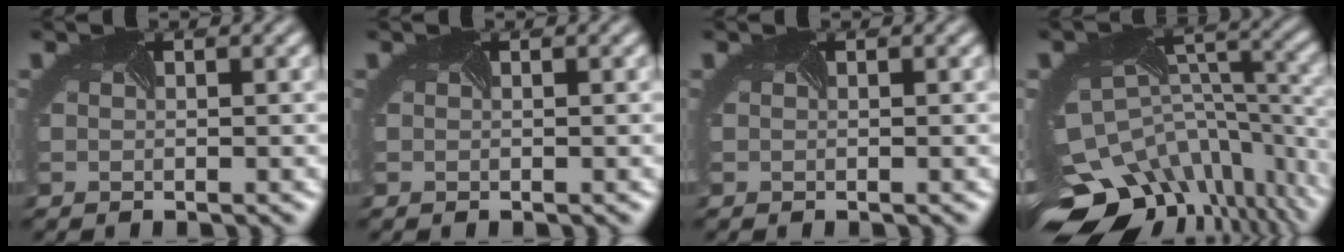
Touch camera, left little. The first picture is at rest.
{"total": 0.0}
{"total": 0.0}
{"total": 13.3, "force": [-8.7, 7.3, 6.8], "torque": [-0.146, -0.025, -0.105]}